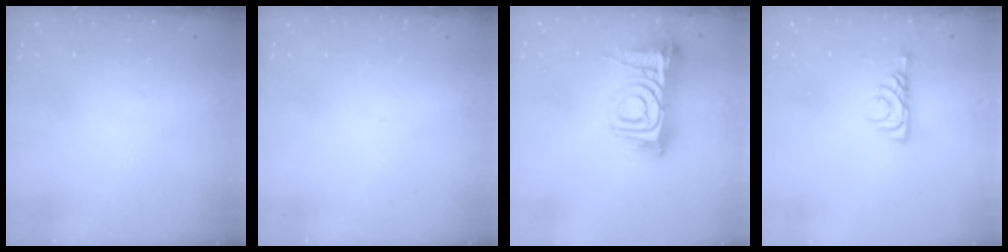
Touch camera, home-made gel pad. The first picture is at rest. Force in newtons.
{"total": 0.0}
{"total": 12.8, "press": 12.7, "slide": 1.6}
{"total": 6.0, "press": 6.0, "slide": 0.7}